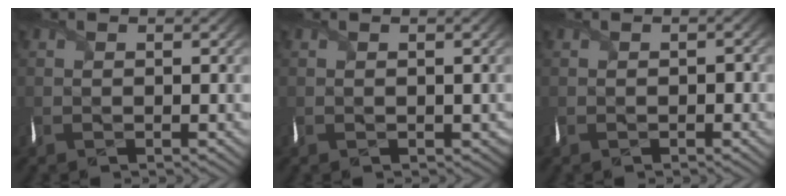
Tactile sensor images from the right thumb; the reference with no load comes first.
{"total": 1.0, "force": [0.1, 1.0, 0.2], "torque": [-0.006, -0.005, 0.001]}
{"total": 1.0, "force": [-0.4, 0.7, 0.6], "torque": [-0.010, -0.004, -0.007]}